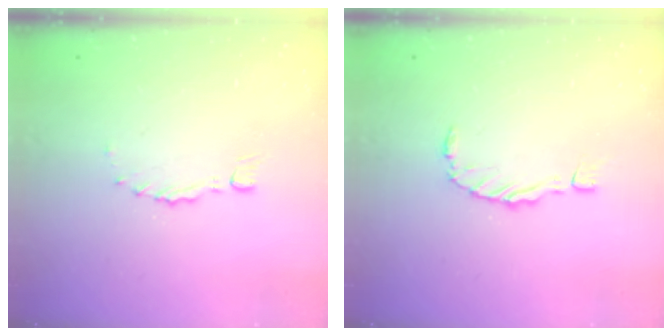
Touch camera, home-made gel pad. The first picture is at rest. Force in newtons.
{"total": 0.0}